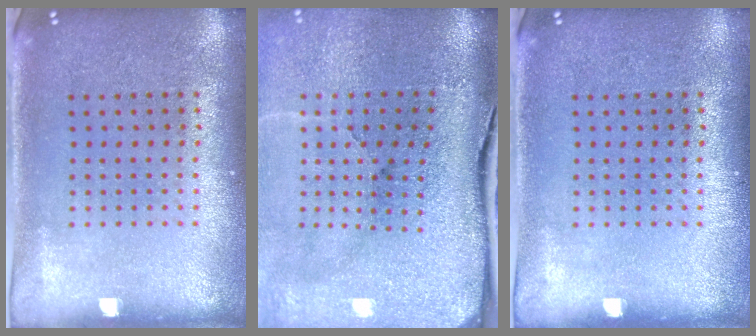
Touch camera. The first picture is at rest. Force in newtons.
{"total": 5.2, "press": 4.1, "slide": 3.3}
{"total": 0.0}